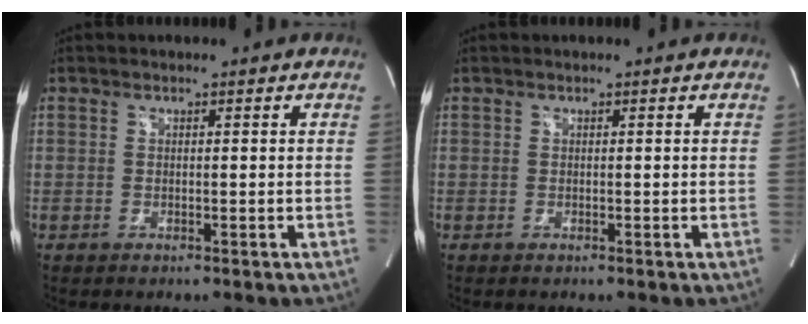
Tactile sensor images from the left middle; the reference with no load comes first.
{"total": 0.0}